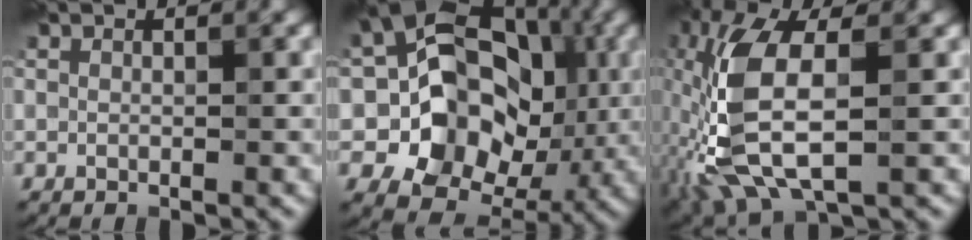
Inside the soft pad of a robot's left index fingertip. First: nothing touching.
{"total": 13.3, "force": [-0.3, 10.7, 7.8], "torque": [-0.099, 0.005, -0.017]}
{"total": 9.6, "force": [-1.7, 4.3, 8.4], "torque": [-0.214, 0.003, -0.041]}